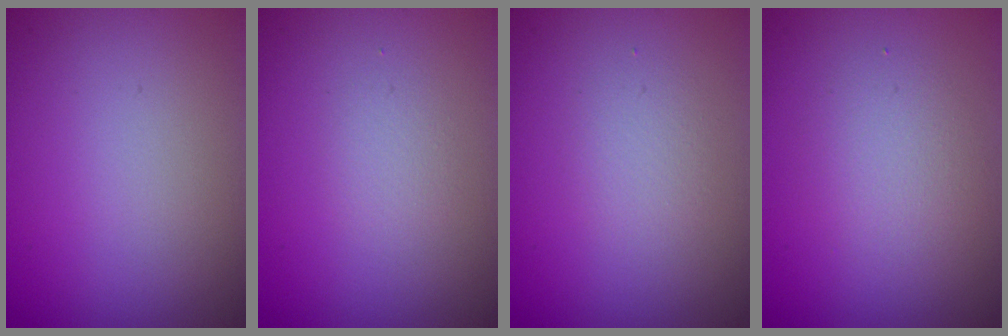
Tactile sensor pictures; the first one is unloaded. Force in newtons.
{"total": 0.9, "press": 0.9, "slide": 0.2}
{"total": 1.4, "press": 1.4, "slide": 0.0}
{"total": 2.3, "press": 2.3, "slide": 0.1}